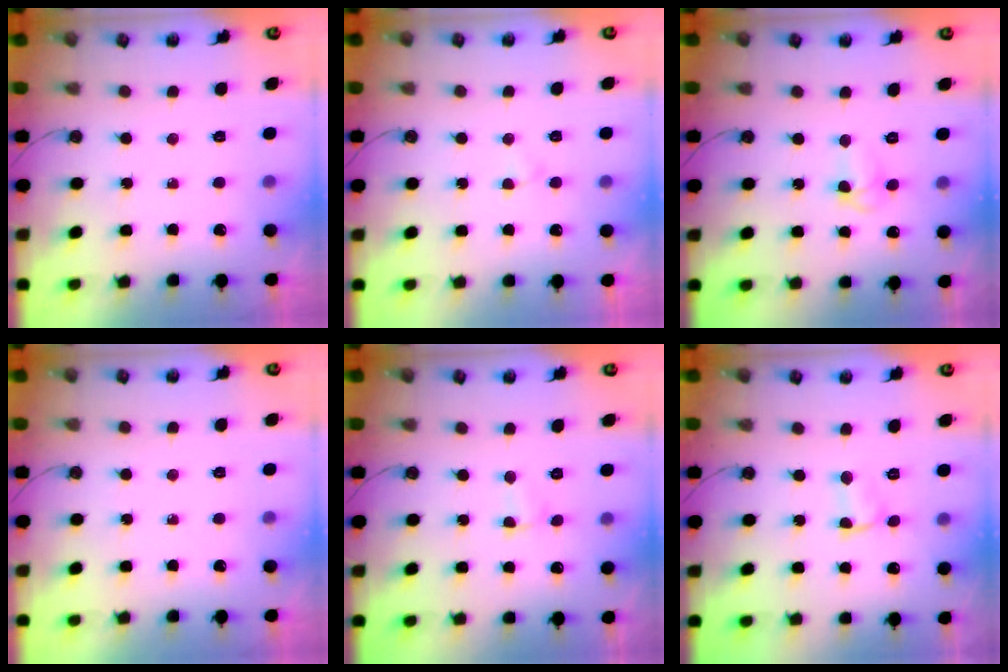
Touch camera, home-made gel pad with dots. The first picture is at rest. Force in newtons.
{"total": 2.4, "press": 2.4, "slide": 0.4}
{"total": 5.0, "press": 4.9, "slide": 0.7}
{"total": 0.0}
{"total": 2.3, "press": 1.9, "slide": 1.4}
{"total": 2.9, "press": 2.9, "slide": 0.4}